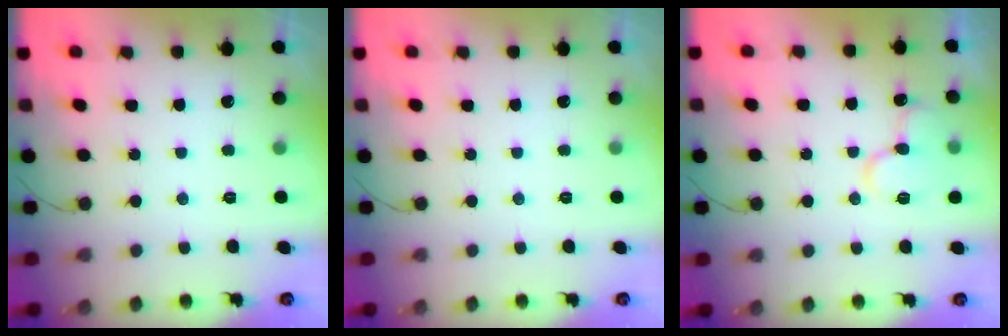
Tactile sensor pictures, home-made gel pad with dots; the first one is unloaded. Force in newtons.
{"total": 0.0}
{"total": 11.8, "press": 11.7, "slide": 1.4}